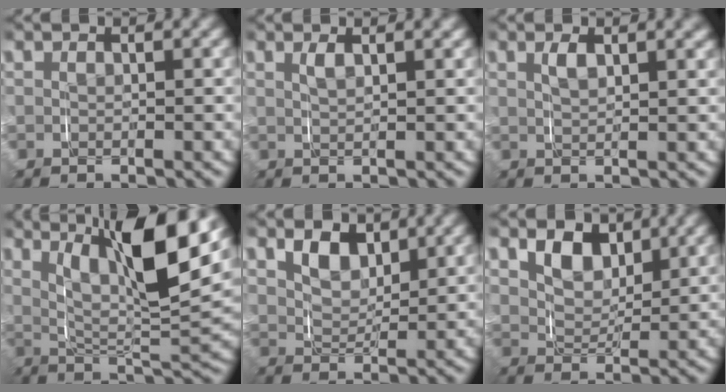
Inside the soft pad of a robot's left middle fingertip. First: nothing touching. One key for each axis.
{"total": 1.3, "fx": 0.9, "fy": 0.0, "fz": 1.0, "tx": -0.018, "ty": 0.001, "tz": 0.016}
{"total": 1.8, "fx": 1.1, "fy": 0.3, "fz": 1.4, "tx": -0.022, "ty": 0.001, "tz": 0.020}
{"total": 10.5, "fx": 4.4, "fy": 3.4, "fz": 8.9, "tx": -0.130, "ty": 0.006, "tz": 0.065}
{"total": 4.1, "fx": 2.3, "fy": 2.6, "fz": 2.2, "tx": -0.044, "ty": -0.001, "tz": 0.038}
{"total": 4.7, "fx": 2.6, "fy": 3.0, "fz": 2.5, "tx": -0.049, "ty": 0.000, "tz": 0.042}